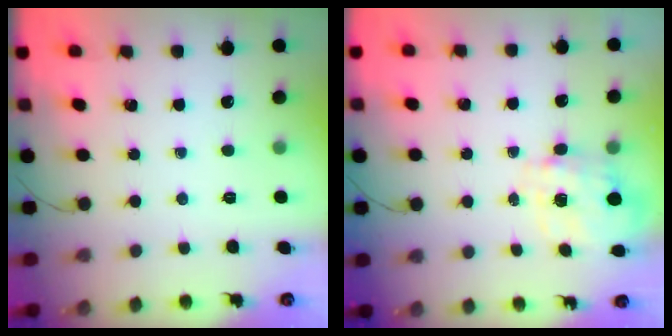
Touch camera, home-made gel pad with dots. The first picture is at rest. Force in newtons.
{"total": 3.5, "press": 3.4, "slide": 1.0}